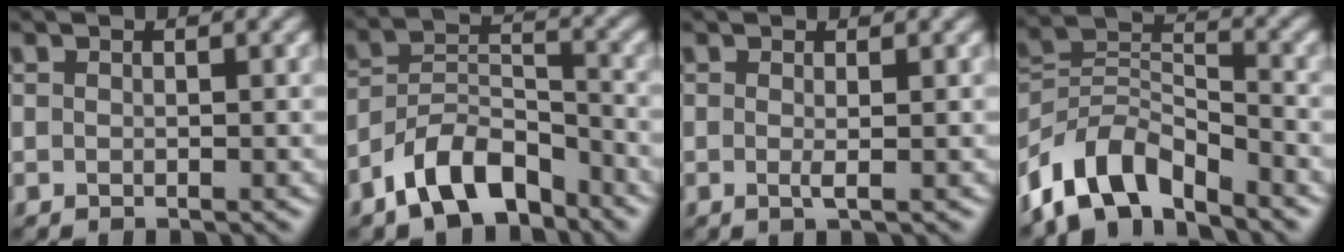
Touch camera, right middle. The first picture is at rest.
{"total": 7.1, "force": [-5.0, 3.4, 3.8], "torque": [-0.060, 0.004, -0.102]}
{"total": 1.0, "force": [-0.1, 0.1, 1.0], "torque": [-0.021, -0.004, -0.003]}
{"total": 7.6, "force": [-5.7, 3.3, 3.8], "torque": [-0.061, 0.000, -0.120]}